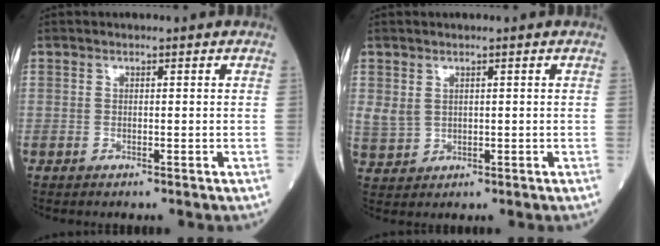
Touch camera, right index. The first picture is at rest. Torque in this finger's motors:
{"motor_torque": [0.40, 0.31, 0.16, 0.05]}